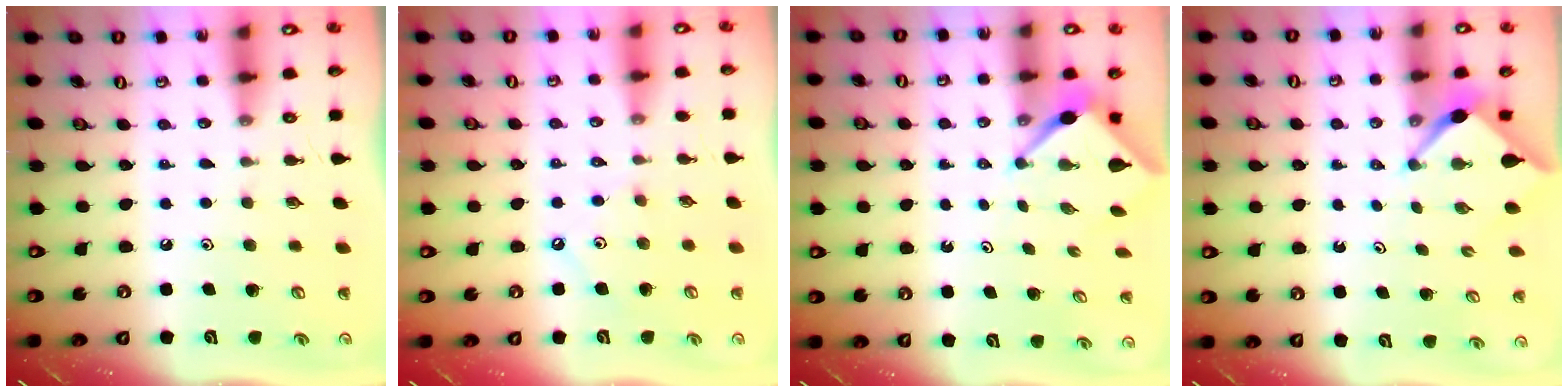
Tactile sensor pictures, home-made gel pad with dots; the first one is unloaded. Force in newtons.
{"total": 2.8, "press": 2.7, "slide": 0.6}
{"total": 2.9, "press": 2.9, "slide": 0.1}
{"total": 2.5, "press": 2.4, "slide": 0.3}